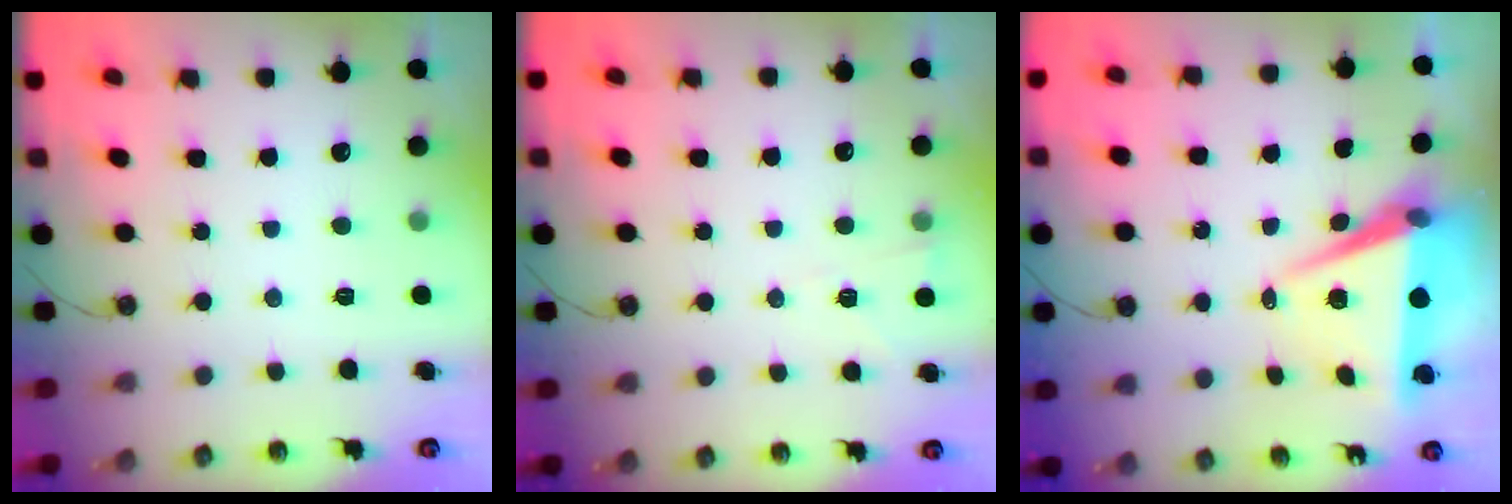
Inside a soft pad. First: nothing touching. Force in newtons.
{"total": 3.6, "press": 3.1, "slide": 1.8}
{"total": 8.1, "press": 6.9, "slide": 4.2}